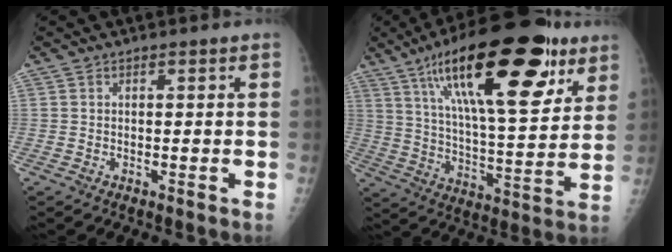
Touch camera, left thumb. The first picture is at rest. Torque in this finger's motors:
{"motor_torque": [2.50, 2.20, 1.96, -0.81, 0.67]}